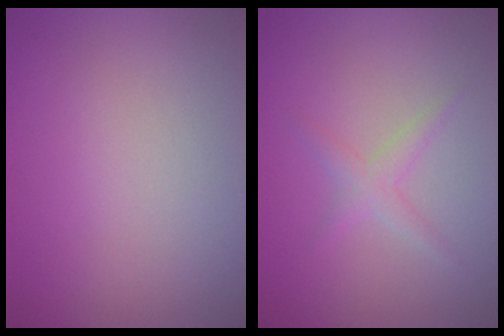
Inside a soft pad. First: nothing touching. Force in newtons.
{"total": 1.4, "press": 1.4, "slide": 0.1}